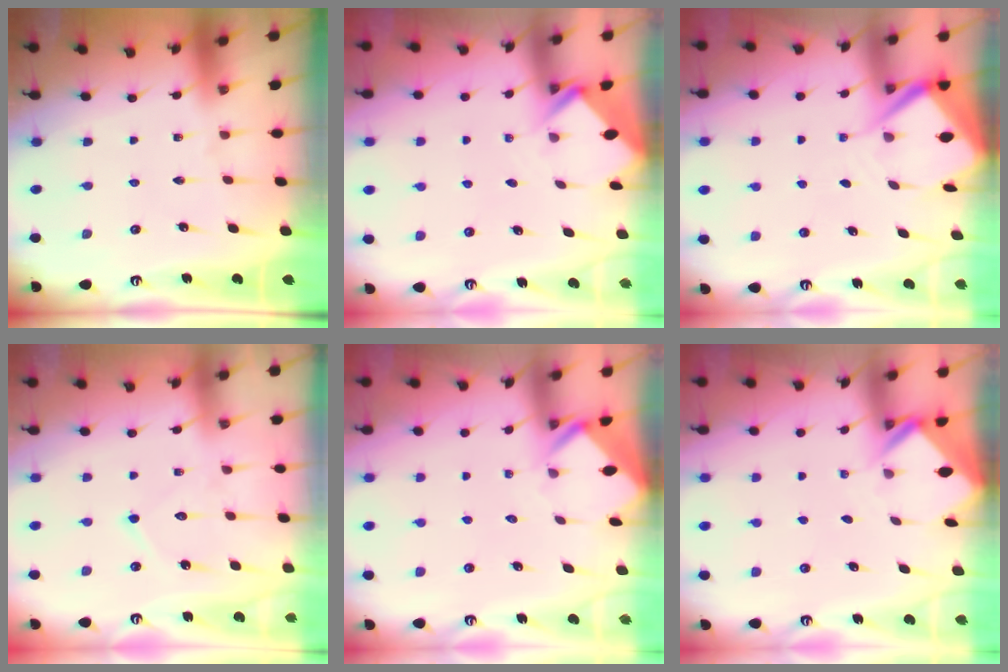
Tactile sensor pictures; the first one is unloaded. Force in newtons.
{"total": 2.8, "press": 2.8, "slide": 0.2}
{"total": 6.2, "press": 6.2, "slide": 0.6}
{"total": 8.4, "press": 8.4, "slide": 0.7}
{"total": 2.8, "press": 2.8, "slide": 0.1}
{"total": 2.3, "press": 2.3, "slide": 0.2}